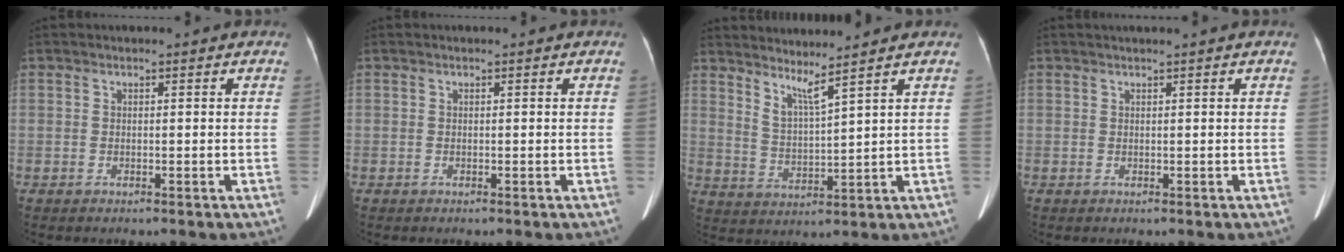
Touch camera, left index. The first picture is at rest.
{"total": 0.0}
{"total": 4.4, "force": [3.6, -1.3, 2.1], "torque": [-0.050, -0.024, 0.077]}
{"total": 1.6, "force": [1.4, -0.4, 0.8], "torque": [-0.009, 0.013, 0.030]}